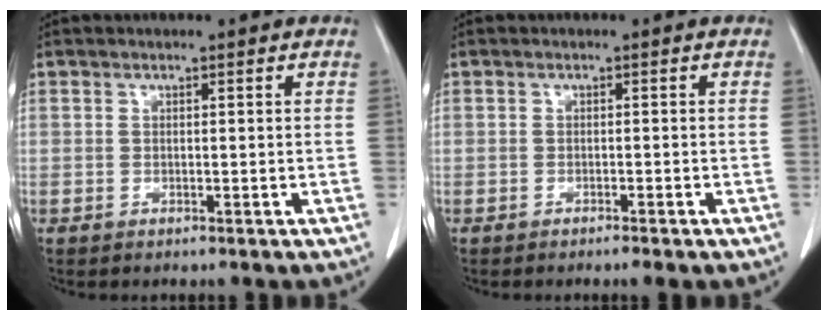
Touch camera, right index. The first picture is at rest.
{"total": 1.2, "force": [-0.9, 0.0, 0.7], "torque": [-0.016, -0.002, -0.013]}